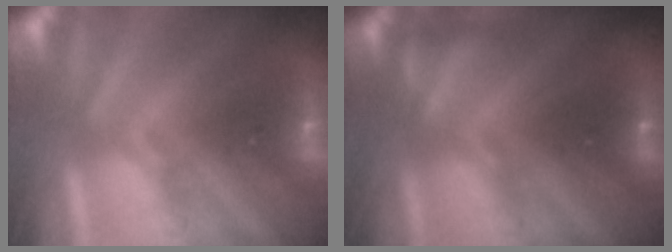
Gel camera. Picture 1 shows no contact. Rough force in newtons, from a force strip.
{"total": 2.3}